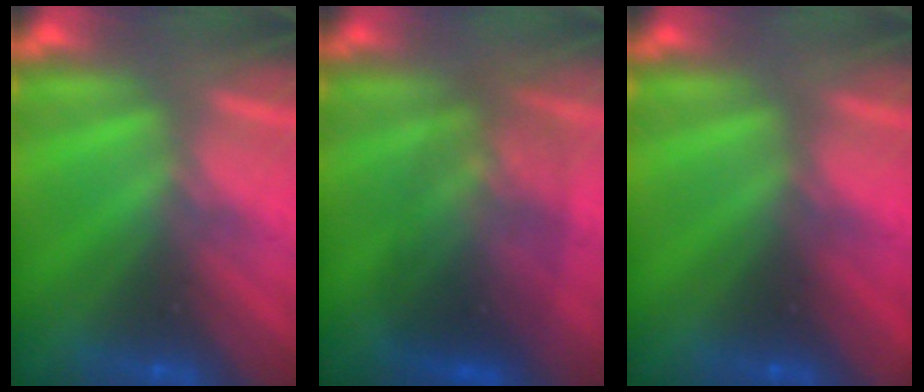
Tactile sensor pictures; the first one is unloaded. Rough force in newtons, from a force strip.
{"total": 2.9}
{"total": 2.1}